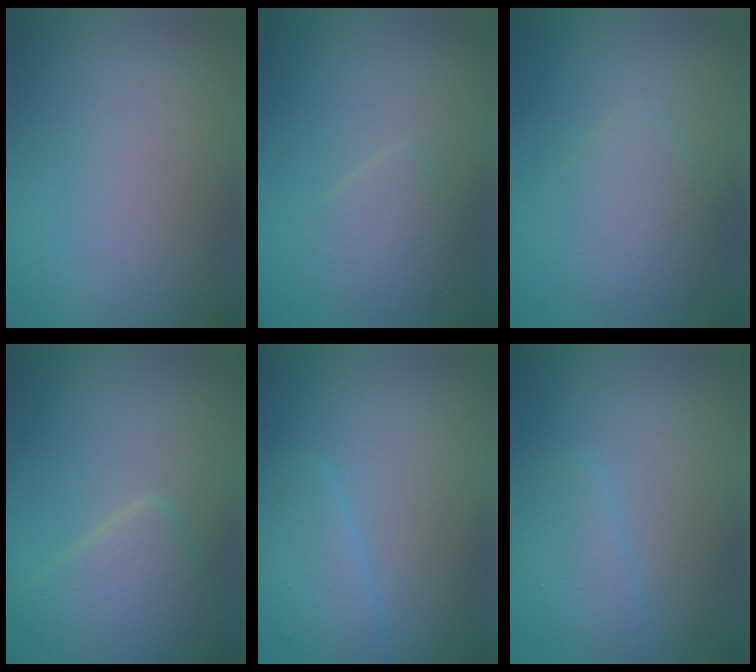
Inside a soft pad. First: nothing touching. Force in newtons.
{"total": 2.4, "press": 2.4, "slide": 0.1}
{"total": 3.5, "press": 3.5, "slide": 0.0}
{"total": 4.7, "press": 4.7, "slide": 0.1}
{"total": 2.2, "press": 2.2, "slide": 0.2}
{"total": 2.0, "press": 2.0, "slide": 0.1}